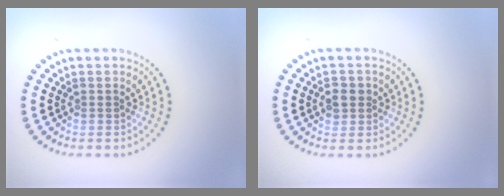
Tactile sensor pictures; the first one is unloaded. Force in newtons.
{"total": 1.7, "press": 1.6, "slide": 0.5}